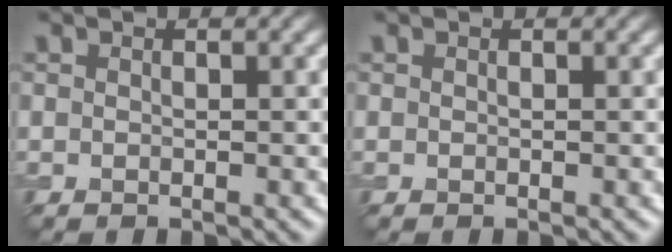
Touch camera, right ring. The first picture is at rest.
{"total": 0.0}